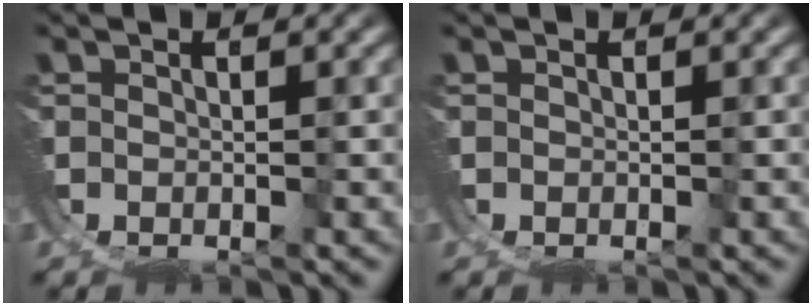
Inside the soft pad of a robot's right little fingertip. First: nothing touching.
{"total": 0.0}